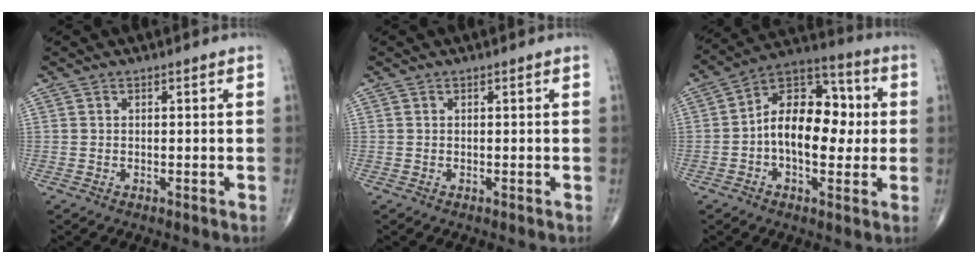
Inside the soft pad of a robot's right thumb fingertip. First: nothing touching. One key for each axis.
{"total": 0.0}
{"total": 15.6, "fx": -0.2, "fy": 9.4, "fz": 12.5, "tx": -0.167, "ty": 0.035, "tz": -0.013}